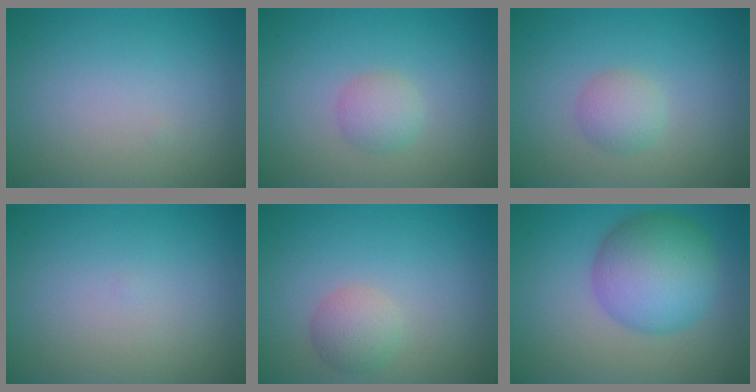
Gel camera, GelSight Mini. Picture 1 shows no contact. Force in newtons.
{"total": 1.9, "press": 1.9, "slide": 0.0}
{"total": 2.0, "press": 2.0, "slide": 0.0}
{"total": 0.0}
{"total": 2.2, "press": 2.2, "slide": 0.1}
{"total": 7.4, "press": 7.4, "slide": 0.1}